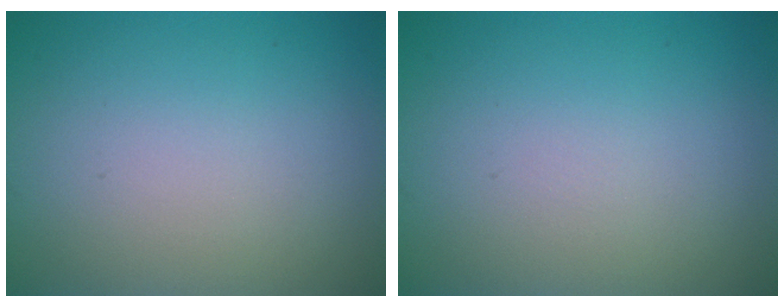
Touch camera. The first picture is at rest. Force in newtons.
{"total": 0.0}